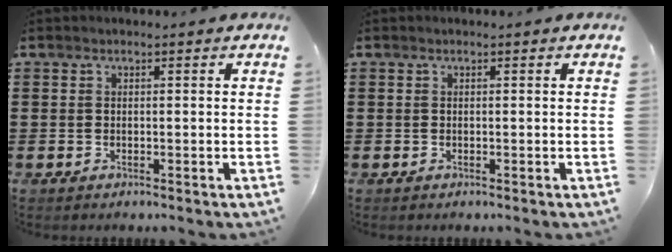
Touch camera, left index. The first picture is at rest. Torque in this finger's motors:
{"motor_torque": [-0.04, 0.04, 0.00, 0.00]}